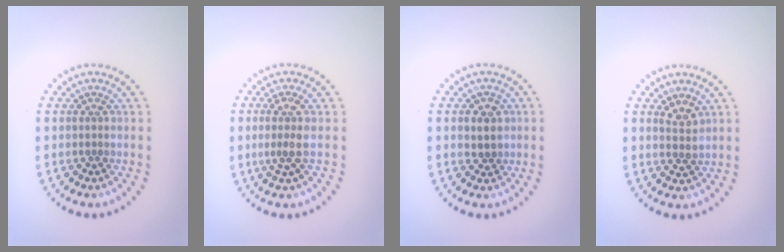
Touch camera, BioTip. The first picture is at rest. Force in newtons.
{"total": 2.1, "press": 1.6, "slide": 1.3}
{"total": 2.3, "press": 2.2, "slide": 0.7}
{"total": 1.6, "press": 1.4, "slide": 0.7}